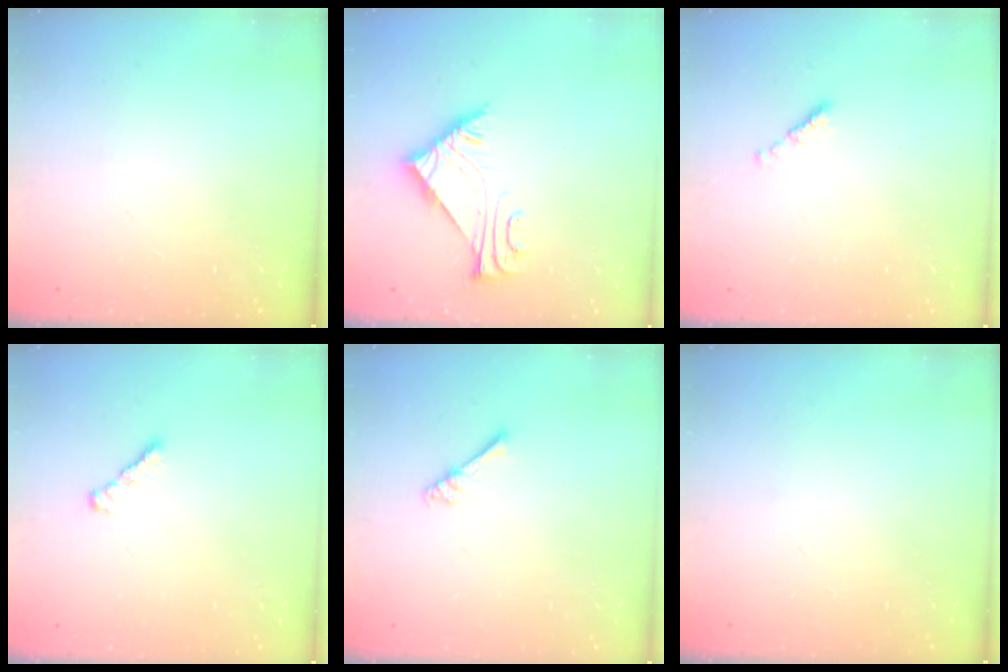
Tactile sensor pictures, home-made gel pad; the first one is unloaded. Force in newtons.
{"total": 6.1, "press": 6.1, "slide": 0.3}
{"total": 0.7, "press": 0.5, "slide": 0.4}
{"total": 2.5, "press": 2.4, "slide": 0.6}
{"total": 2.4, "press": 2.4, "slide": 0.4}
{"total": 0.0}